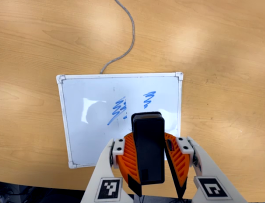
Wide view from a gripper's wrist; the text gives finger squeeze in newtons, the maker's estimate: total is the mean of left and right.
{"total": 9.1, "left": 9.5, "right": 8.8}